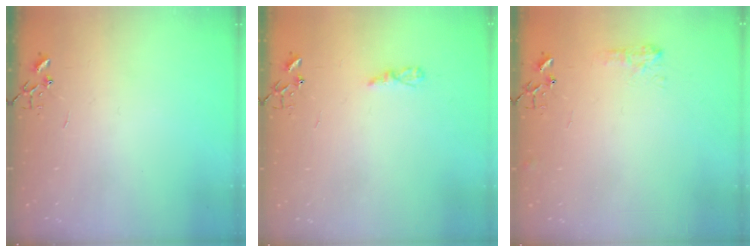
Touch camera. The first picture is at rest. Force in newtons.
{"total": 3.5, "press": 3.5, "slide": 0.4}
{"total": 8.0, "press": 7.9, "slide": 0.7}